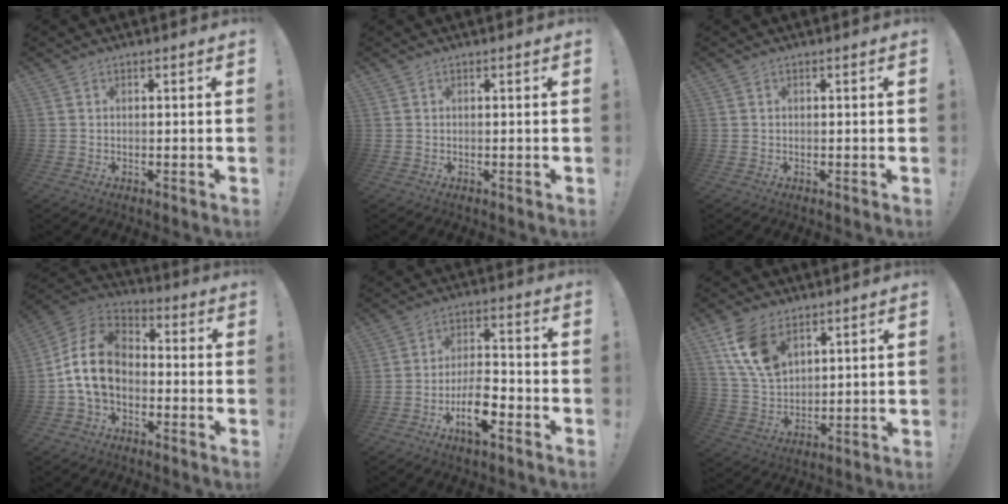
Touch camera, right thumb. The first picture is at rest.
{"total": 0.0}
{"total": 0.0}
{"total": 14.9, "force": [-1.0, 10.5, 10.5], "torque": [-0.191, 0.024, -0.011]}
{"total": 11.0, "force": [-5.5, 4.9, 8.1], "torque": [-0.137, 0.028, -0.099]}
{"total": 12.6, "force": [7.2, 7.6, 7.1], "torque": [-0.138, -0.024, 0.141]}